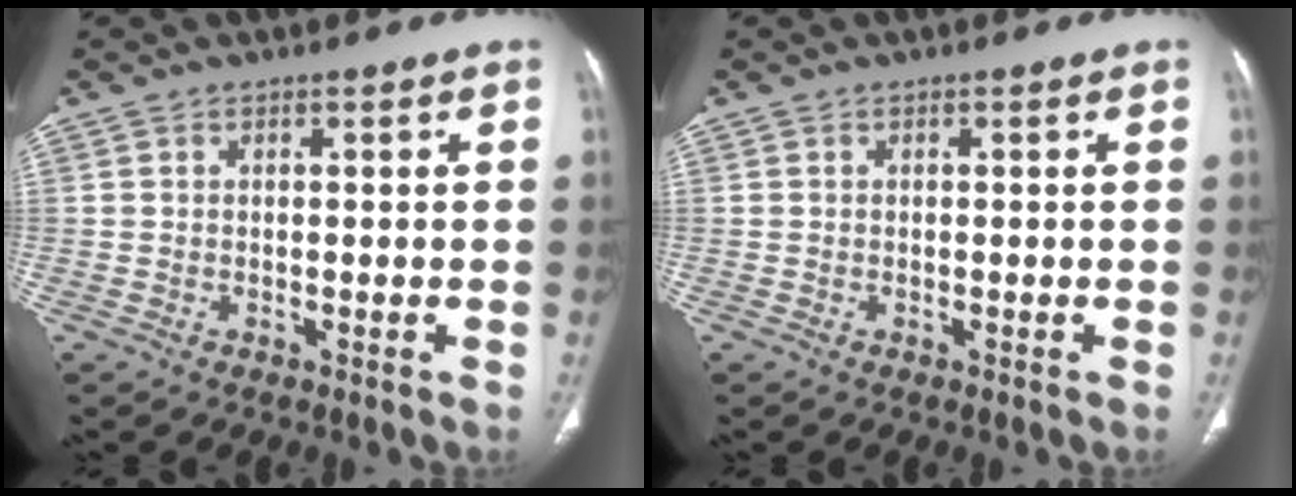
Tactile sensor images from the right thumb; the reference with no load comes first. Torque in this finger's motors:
{"motor_torque": [0.02, 0.01, -0.10, -0.02, 0.02]}